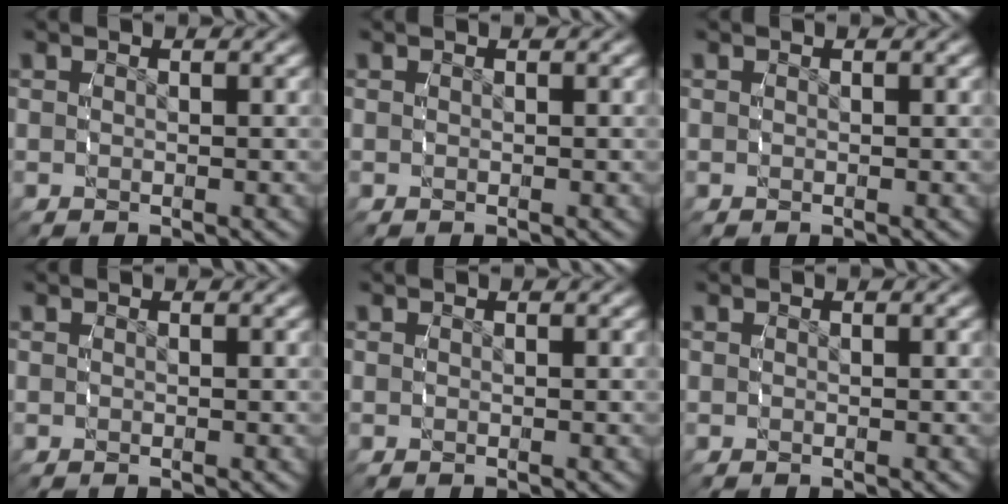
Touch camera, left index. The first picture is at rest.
{"total": 0.0}
{"total": 0.0}
{"total": 0.0}
{"total": 0.0}
{"total": 0.0}